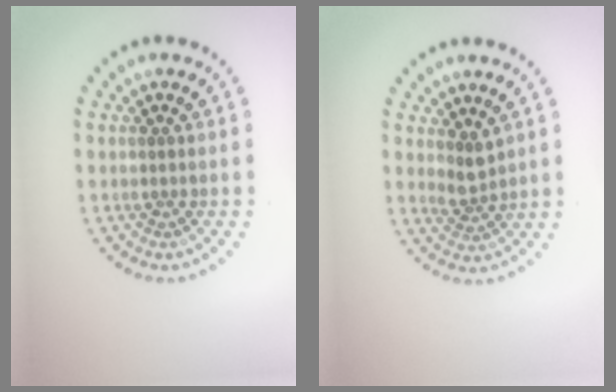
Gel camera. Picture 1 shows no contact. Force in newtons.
{"total": 1.9, "press": 1.4, "slide": 1.3}